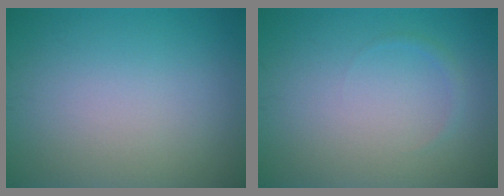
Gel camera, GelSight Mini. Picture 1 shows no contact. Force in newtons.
{"total": 0.7, "press": 0.7, "slide": 0.1}